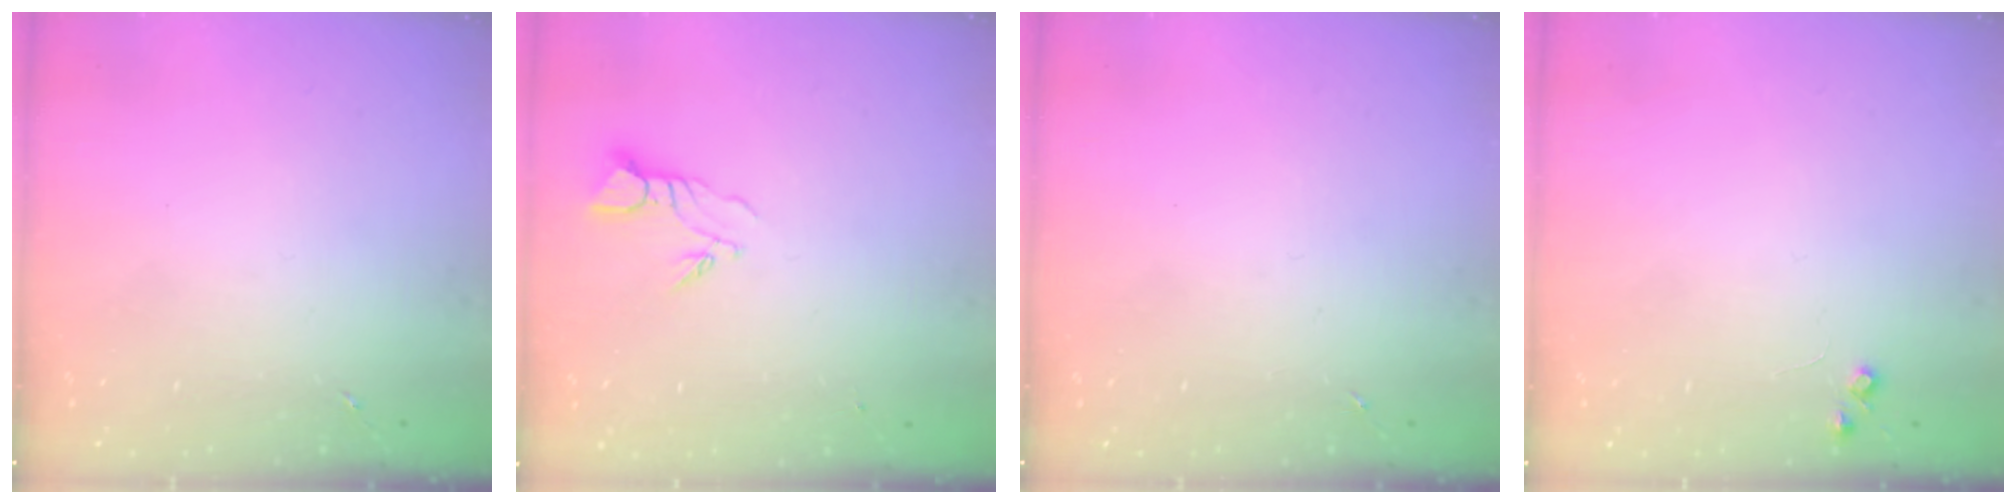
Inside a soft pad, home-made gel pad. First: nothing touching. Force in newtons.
{"total": 4.3, "press": 4.3, "slide": 0.3}
{"total": 0.0}
{"total": 4.9, "press": 4.8, "slide": 0.8}